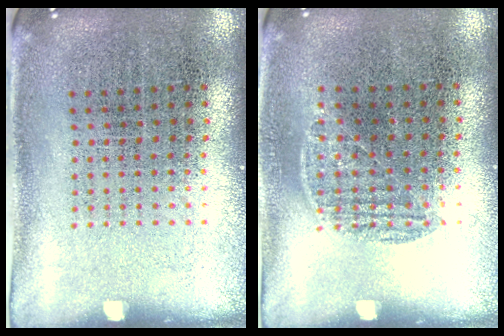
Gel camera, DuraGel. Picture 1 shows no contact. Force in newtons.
{"total": 0.8, "press": 0.5, "slide": 0.6}